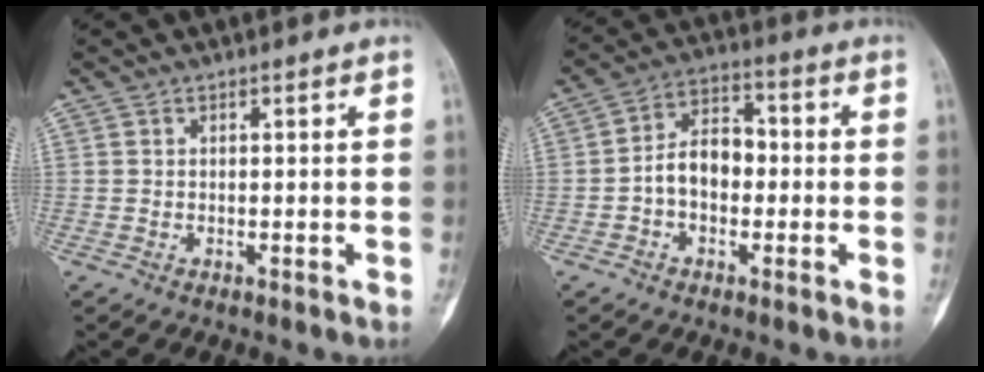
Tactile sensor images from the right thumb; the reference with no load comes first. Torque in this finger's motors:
{"motor_torque": [0.05, 0.04, 0.13, -0.13, 0.04]}